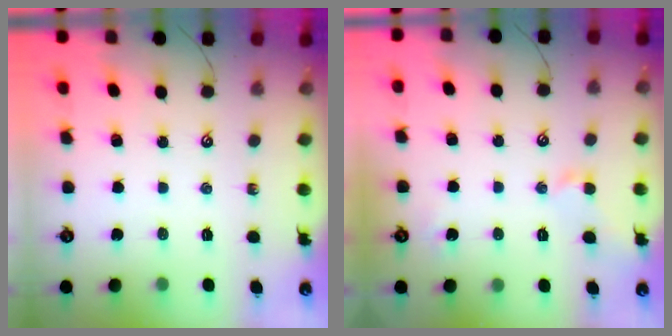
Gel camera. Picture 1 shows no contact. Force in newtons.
{"total": 1.5, "press": 1.4, "slide": 0.5}